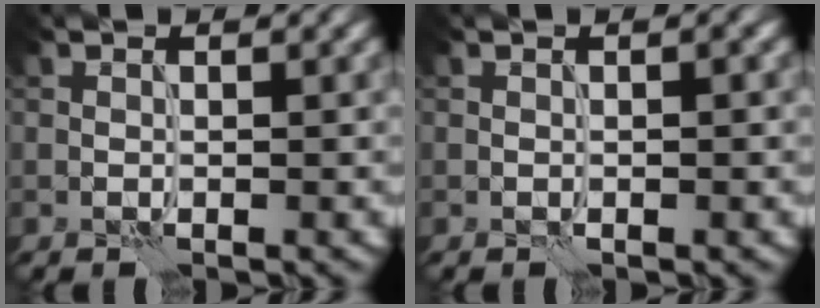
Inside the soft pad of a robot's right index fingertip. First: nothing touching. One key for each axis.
{"total": 0.9, "fx": -0.2, "fy": 0.2, "fz": 0.9, "tx": -0.006, "ty": 0.004, "tz": -0.003}